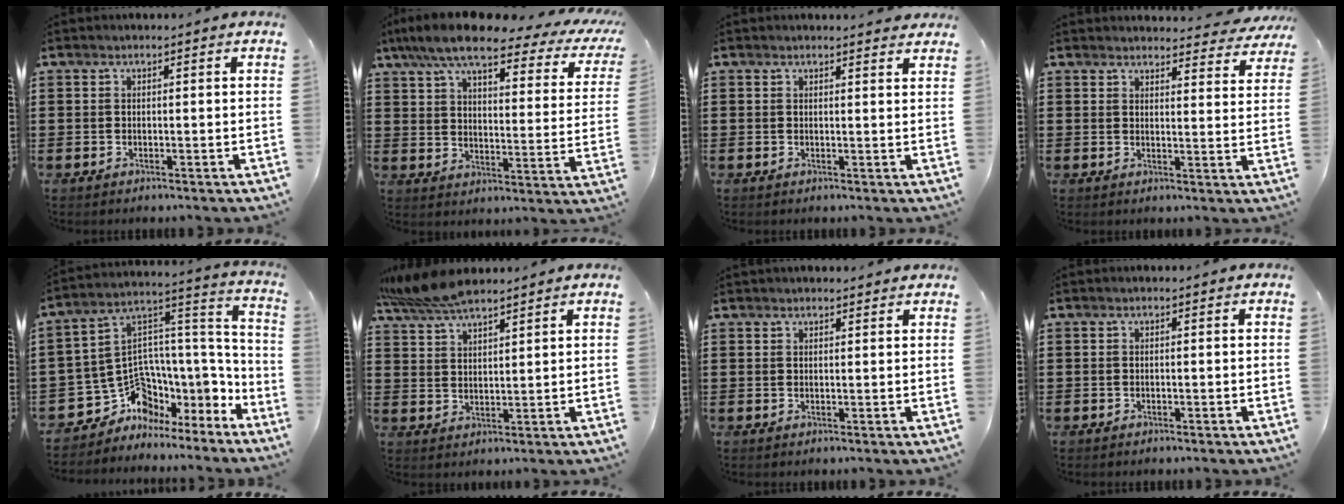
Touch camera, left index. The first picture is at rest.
{"total": 9.2, "force": [7.1, 1.7, 5.6], "torque": [-0.128, -0.032, 0.120]}
{"total": 1.2, "force": [1.1, 0.2, 0.2], "torque": [-0.006, 0.002, 0.022]}
{"total": 3.5, "force": [3.4, 0.5, 0.6], "torque": [-0.017, -0.016, 0.061]}
{"total": 7.1, "force": [-3.8, 5.5, 2.5], "torque": [-0.077, -0.027, -0.070]}
{"total": 6.5, "force": [5.8, 1.2, 2.7], "torque": [-0.071, -0.008, 0.110]}
{"total": 1.3, "force": [1.3, 0.2, 0.1], "torque": [-0.005, 0.001, 0.025]}
{"total": 0.0}